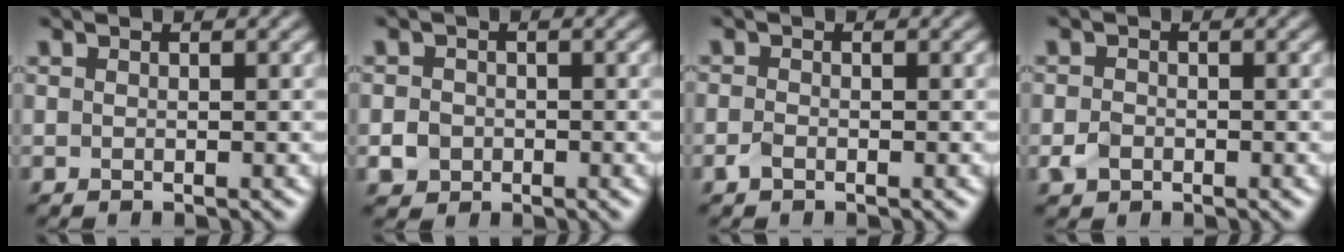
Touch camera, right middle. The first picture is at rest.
{"total": 1.8, "force": [-0.5, 1.6, 0.6], "torque": [-0.003, -0.001, -0.012]}
{"total": 0.9, "force": [-0.5, 0.5, 0.5], "torque": [-0.011, -0.001, -0.011]}
{"total": 1.5, "force": [-0.6, 1.2, 0.7], "torque": [-0.010, -0.002, -0.015]}